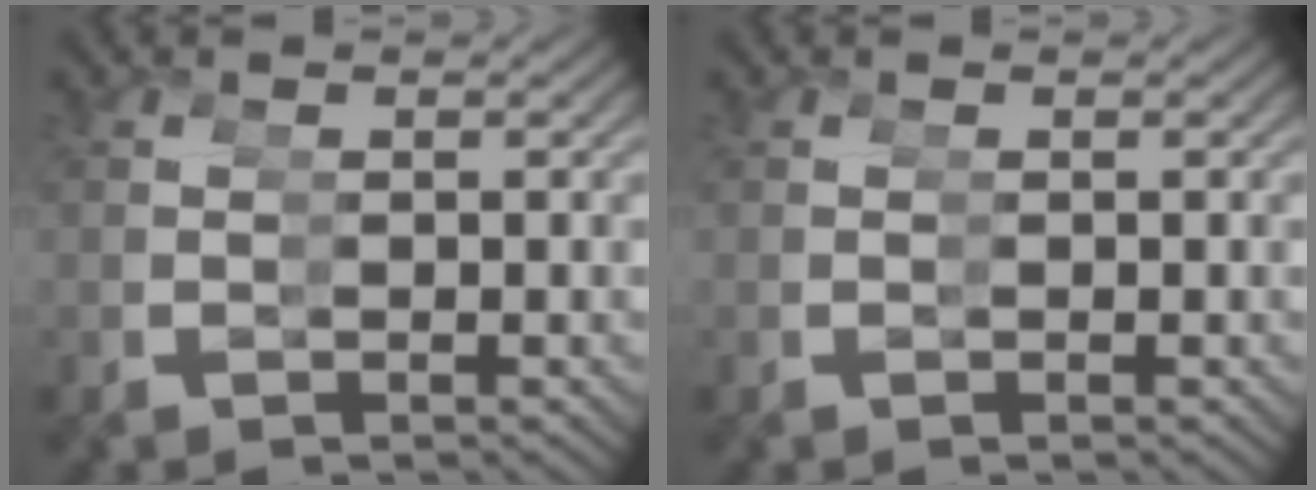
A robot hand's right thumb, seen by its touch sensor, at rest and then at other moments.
{"total": 0.0}